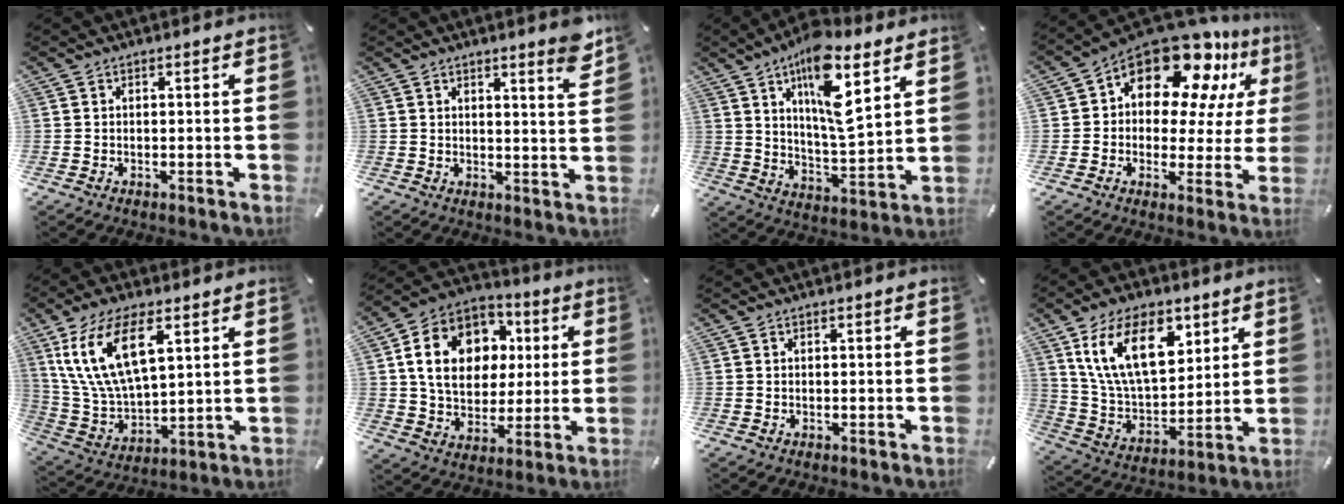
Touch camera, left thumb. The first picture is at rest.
{"total": 4.9, "force": [3.9, 0.4, 3.0], "torque": [-0.045, -0.027, 0.063]}
{"total": 15.4, "force": [9.0, 5.2, 11.3], "torque": [-0.190, -0.038, 0.149]}
{"total": 16.3, "force": [11.0, 8.6, 8.4], "torque": [-0.135, -0.088, 0.190]}
{"total": 16.5, "force": [7.9, 7.8, 12.2], "torque": [-0.289, -0.012, 0.135]}
{"total": 15.6, "force": [3.3, 12.9, 8.2], "torque": [-0.146, -0.001, 0.063]}
{"total": 0.0}
{"total": 18.7, "force": [9.1, 10.8, 12.3], "torque": [-0.256, -0.020, 0.159]}